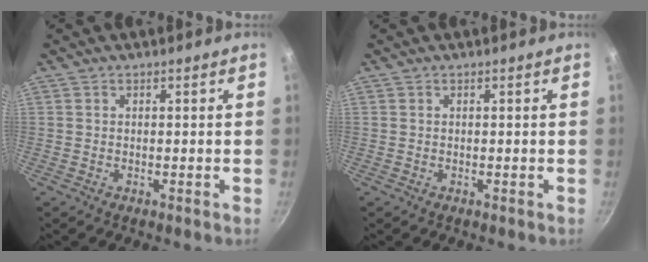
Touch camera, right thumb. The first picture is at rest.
{"total": 0.0}